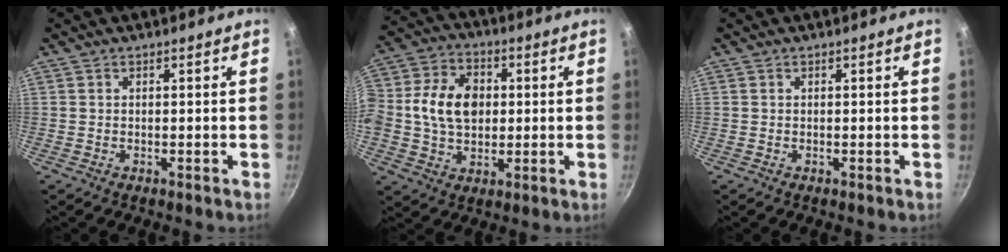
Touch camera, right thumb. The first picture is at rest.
{"total": 13.4, "force": [0.2, 10.1, 8.7], "torque": [-0.144, 0.023, -0.013]}
{"total": 0.0}